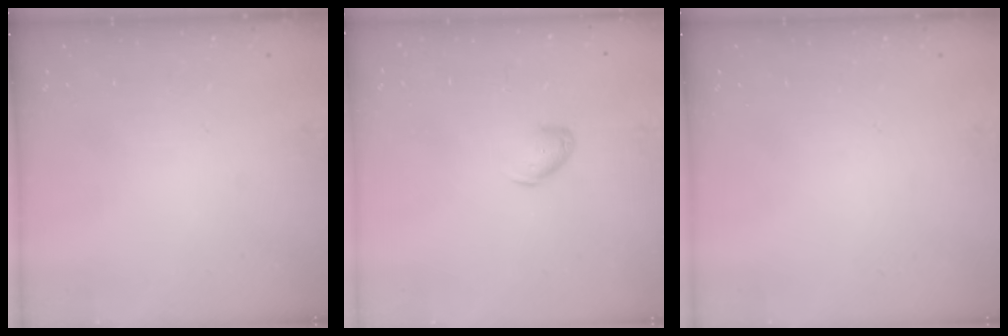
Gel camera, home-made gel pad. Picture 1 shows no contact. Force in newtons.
{"total": 6.0, "press": 5.9, "slide": 1.0}
{"total": 0.0}